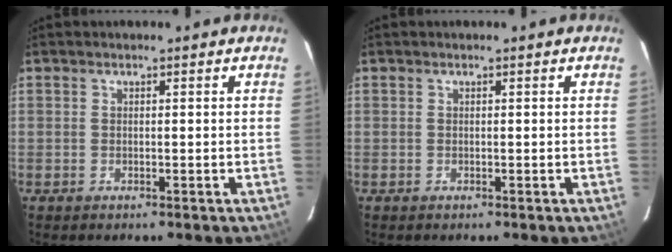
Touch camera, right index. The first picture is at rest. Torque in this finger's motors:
{"motor_torque": [0.00, 0.00, 0.00, 0.01]}